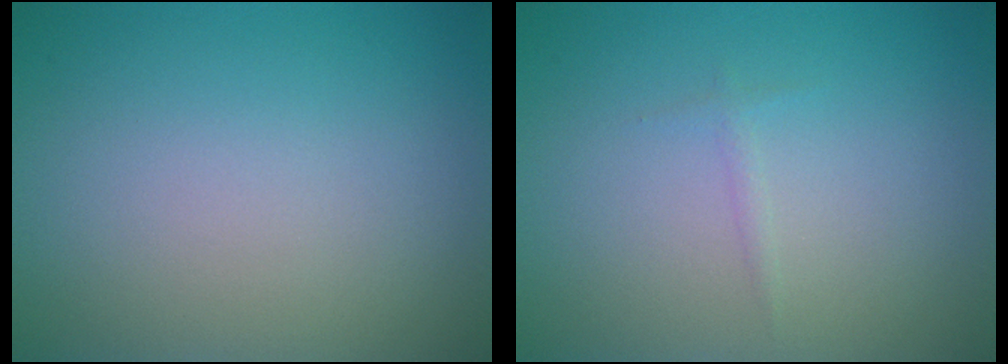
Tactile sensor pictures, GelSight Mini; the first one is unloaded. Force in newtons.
{"total": 0.5, "press": 0.5, "slide": 0.1}